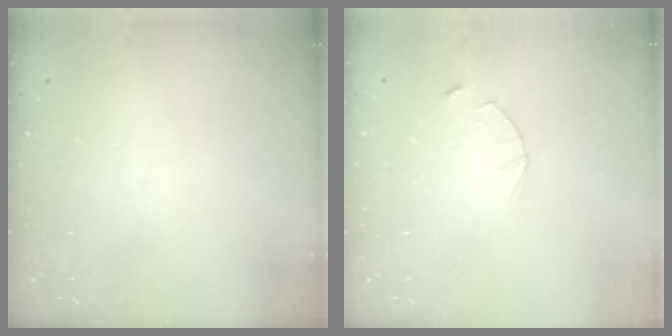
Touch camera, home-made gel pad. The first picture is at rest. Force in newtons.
{"total": 2.5, "press": 2.4, "slide": 0.3}